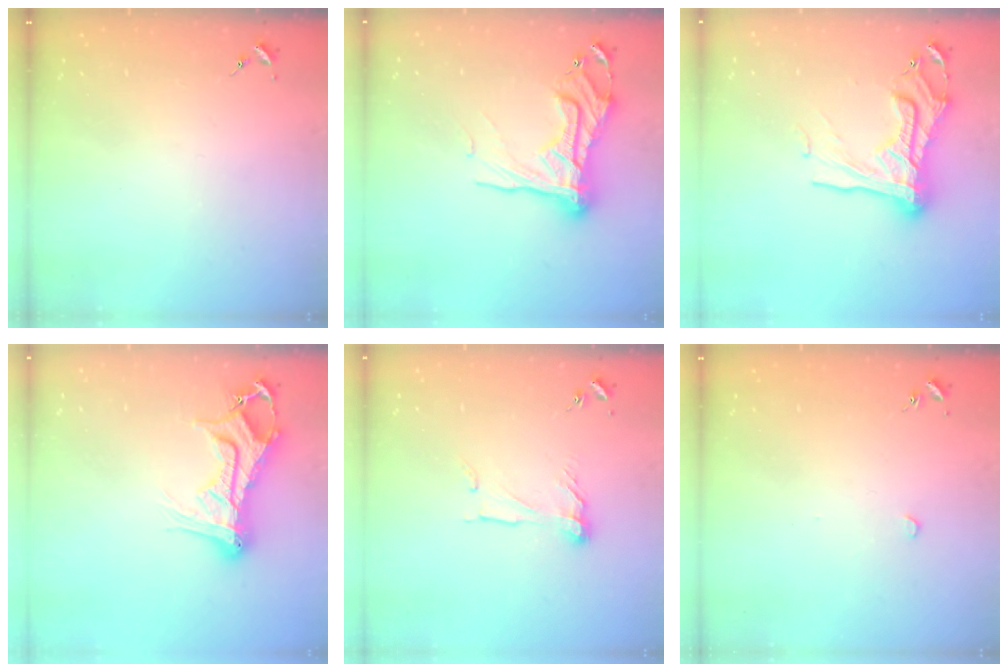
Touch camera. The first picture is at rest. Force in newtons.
{"total": 17.8, "press": 17.7, "slide": 1.2}
{"total": 19.3, "press": 19.2, "slide": 1.8}
{"total": 15.8, "press": 15.7, "slide": 1.6}
{"total": 9.0, "press": 9.0, "slide": 0.3}
{"total": 3.0, "press": 2.9, "slide": 0.4}